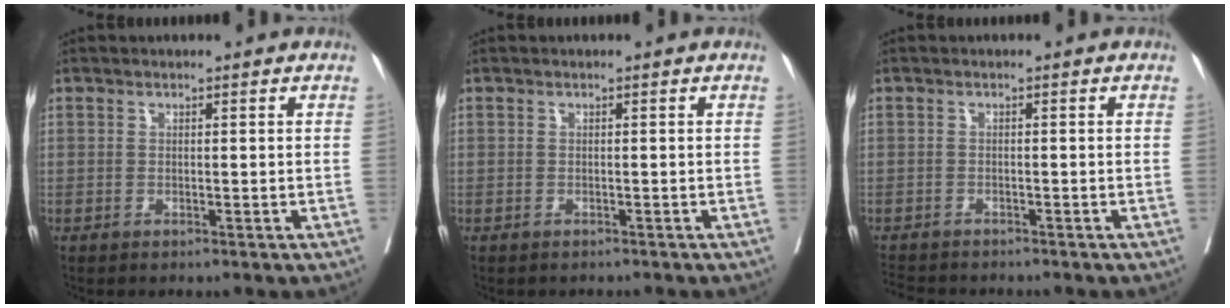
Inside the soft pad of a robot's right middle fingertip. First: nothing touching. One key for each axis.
{"total": 1.4, "fx": -1.2, "fy": 0.7, "fz": 0.0, "tx": -0.006, "ty": 0.002, "tz": -0.019}
{"total": 5.0, "fx": -4.7, "fy": 1.1, "fz": 1.4, "tx": -0.019, "ty": -0.010, "tz": -0.075}